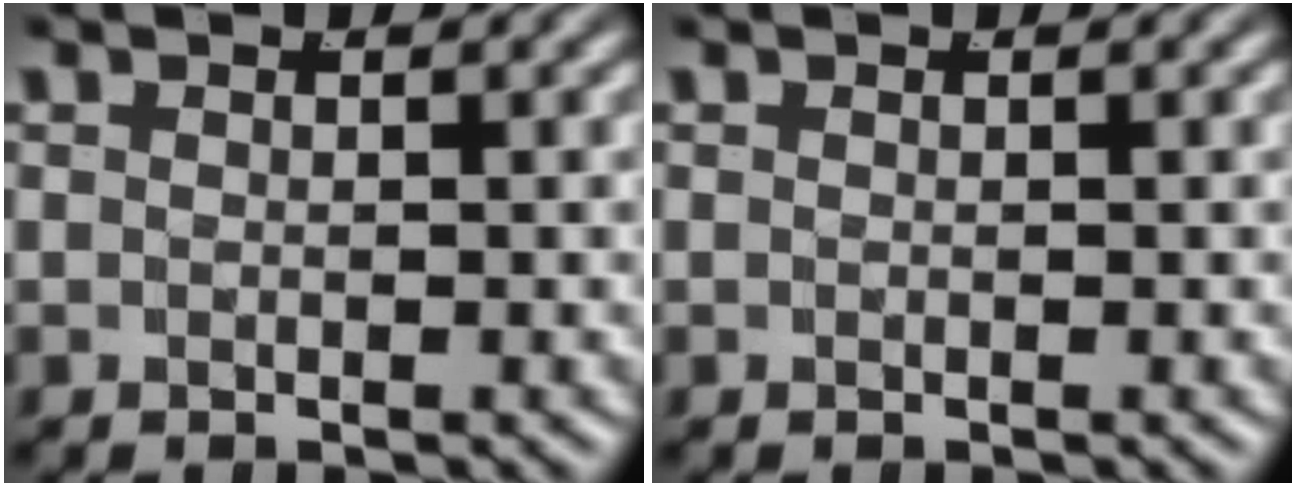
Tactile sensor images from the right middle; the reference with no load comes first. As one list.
[{"total": 0.0}]